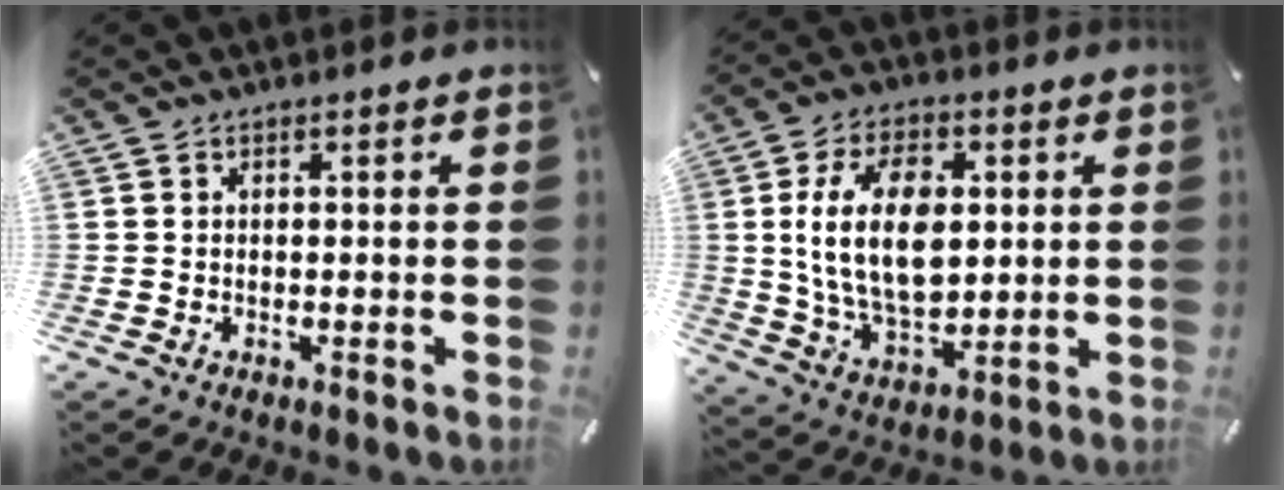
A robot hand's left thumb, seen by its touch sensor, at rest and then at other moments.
{"total": 16.7, "force": [2.4, 10.8, 12.5], "torque": [-0.258, 0.003, 0.041]}